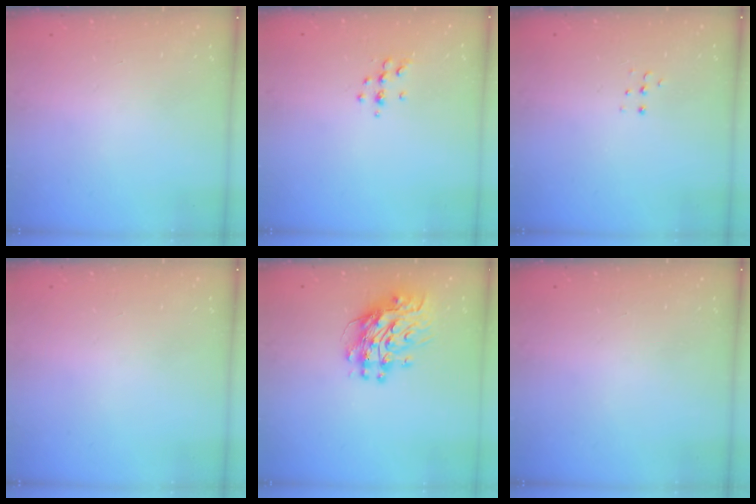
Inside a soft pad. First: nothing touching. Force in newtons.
{"total": 5.0, "press": 4.8, "slide": 1.4}
{"total": 3.8, "press": 3.7, "slide": 0.7}
{"total": 0.0}
{"total": 12.5, "press": 12.5, "slide": 1.1}
{"total": 0.0}